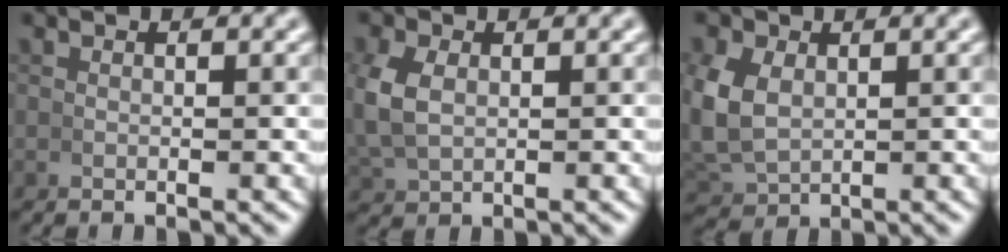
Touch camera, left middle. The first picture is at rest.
{"total": 3.2, "force": [0.5, 2.4, 2.0], "torque": [-0.065, -0.008, 0.023]}
{"total": 4.4, "force": [0.4, 3.7, 2.5], "torque": [-0.083, -0.019, 0.027]}